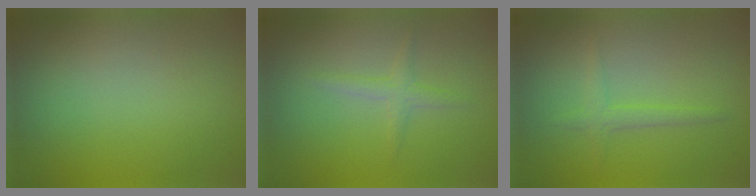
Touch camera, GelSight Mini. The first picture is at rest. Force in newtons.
{"total": 1.3, "press": 1.3, "slide": 0.0}
{"total": 1.5, "press": 1.5, "slide": 0.0}